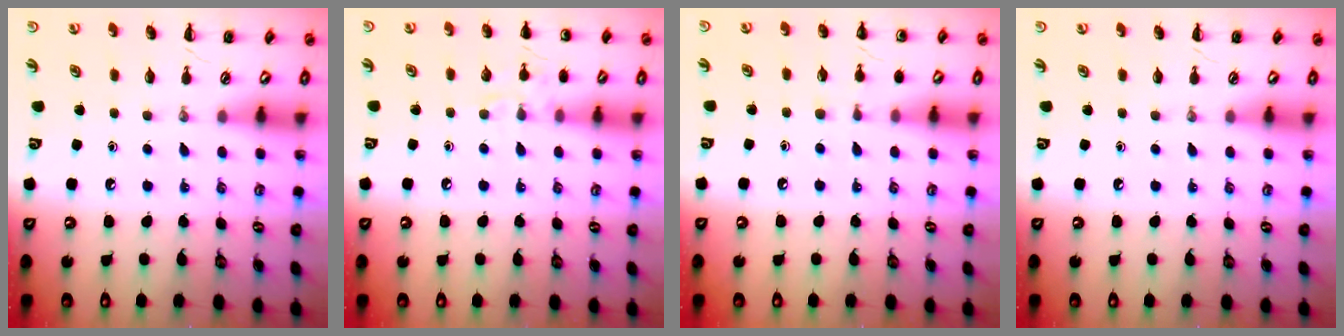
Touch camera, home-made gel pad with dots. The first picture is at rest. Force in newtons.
{"total": 6.9, "press": 6.5, "slide": 2.1}
{"total": 5.4, "press": 5.1, "slide": 1.7}
{"total": 0.0}